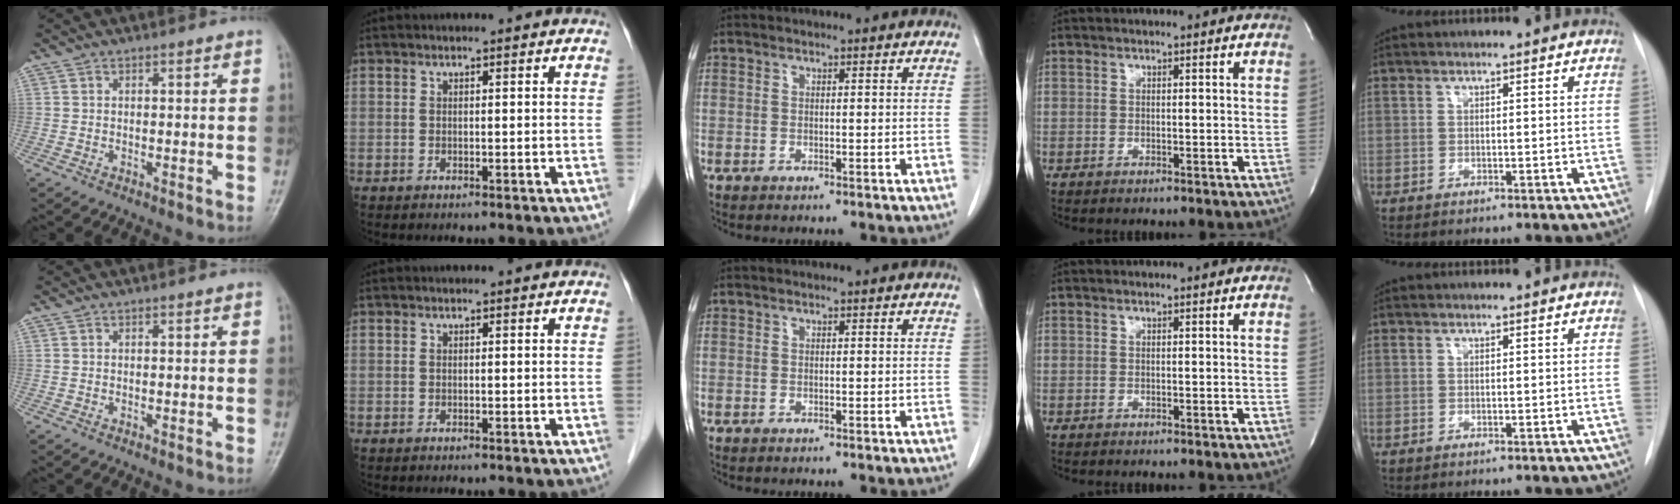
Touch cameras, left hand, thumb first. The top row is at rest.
{}